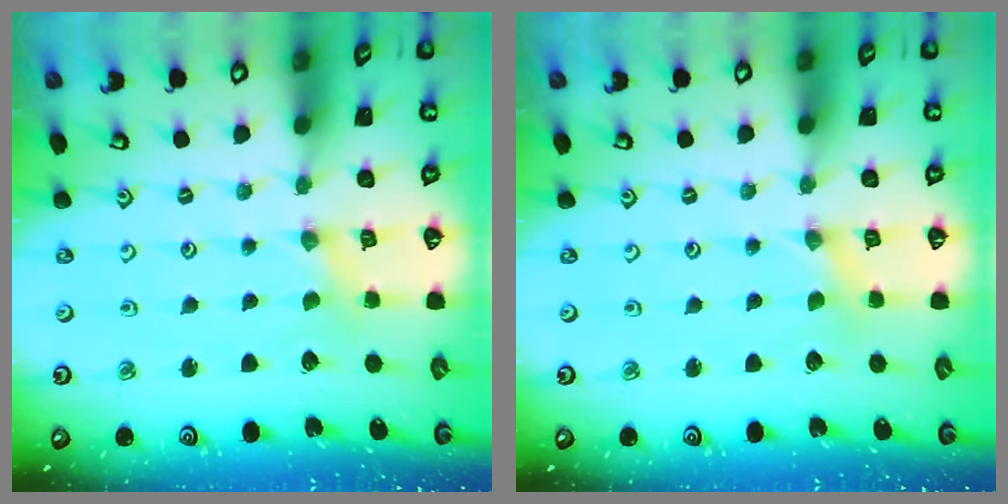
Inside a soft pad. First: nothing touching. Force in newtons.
{"total": 0.0}